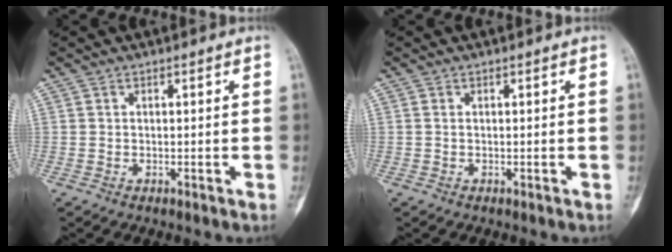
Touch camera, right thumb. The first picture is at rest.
{"total": 0.0}